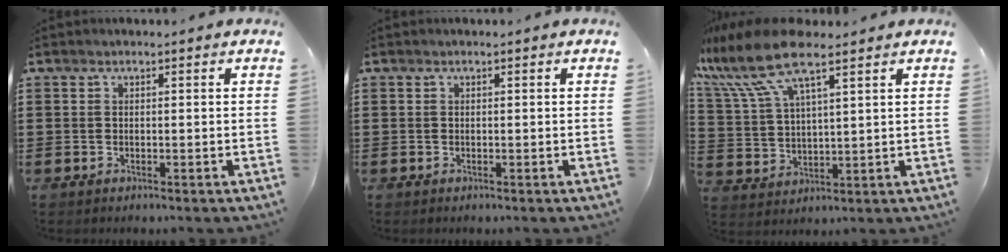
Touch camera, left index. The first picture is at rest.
{"total": 0.0}
{"total": 10.8, "force": [7.7, 3.0, 6.9], "torque": [-0.172, -0.017, 0.135]}